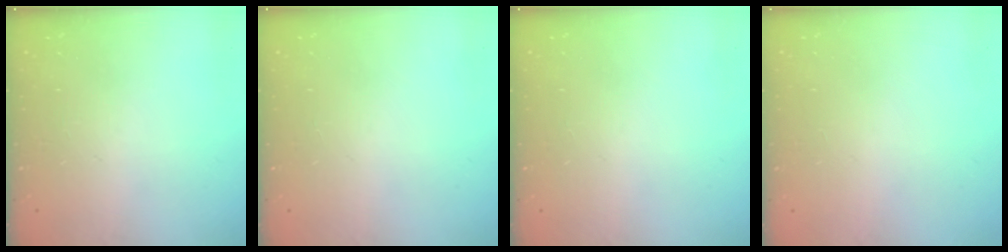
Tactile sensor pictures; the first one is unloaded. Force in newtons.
{"total": 0.0}
{"total": 0.0}
{"total": 1.1, "press": 0.8, "slide": 0.7}